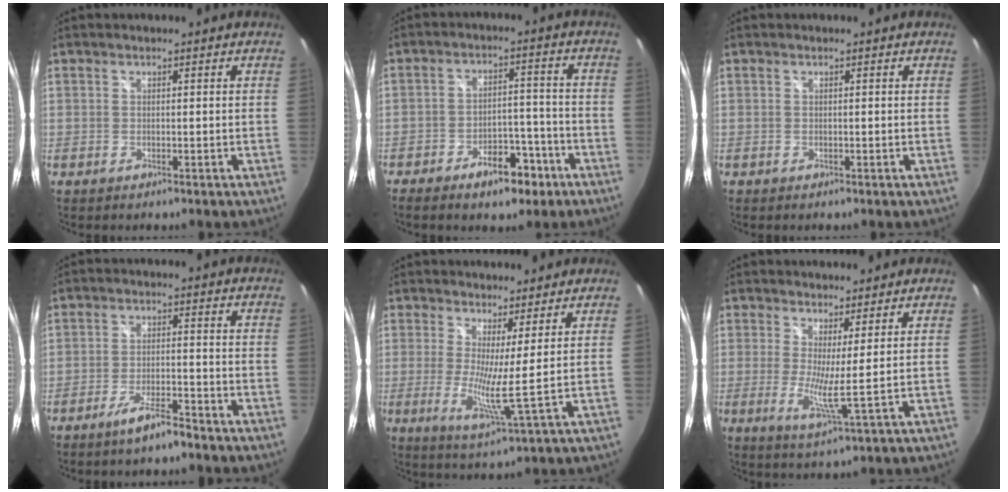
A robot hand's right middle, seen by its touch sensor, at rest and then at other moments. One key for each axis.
{"total": 8.7, "fx": -5.8, "fy": 4.3, "fz": 4.9, "tx": -0.088, "ty": 0.016, "tz": -0.078}
{"total": 0.0}
{"total": 5.5, "fx": -4.3, "fy": 0.4, "fz": 3.3, "tx": -0.076, "ty": -0.002, "tz": -0.075}
{"total": 6.2, "fx": 1.6, "fy": -1.0, "fz": 5.9, "tx": -0.102, "ty": -0.022, "tz": 0.020}
{"total": 4.9, "fx": 1.6, "fy": -0.8, "fz": 4.6, "tx": -0.081, "ty": -0.017, "tz": 0.021}